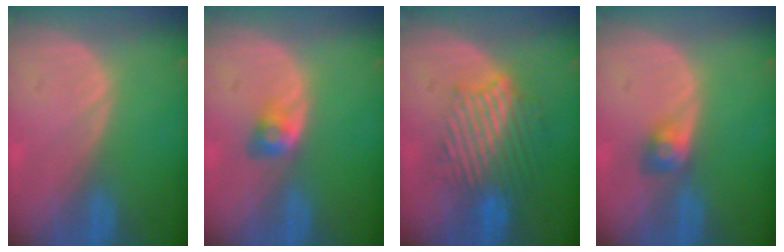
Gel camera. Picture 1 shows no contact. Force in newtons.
{"total": 2.9, "press": 2.5, "slide": 1.4}
{"total": 9.1, "press": 8.5, "slide": 3.1}
{"total": 3.0, "press": 2.6, "slide": 1.5}